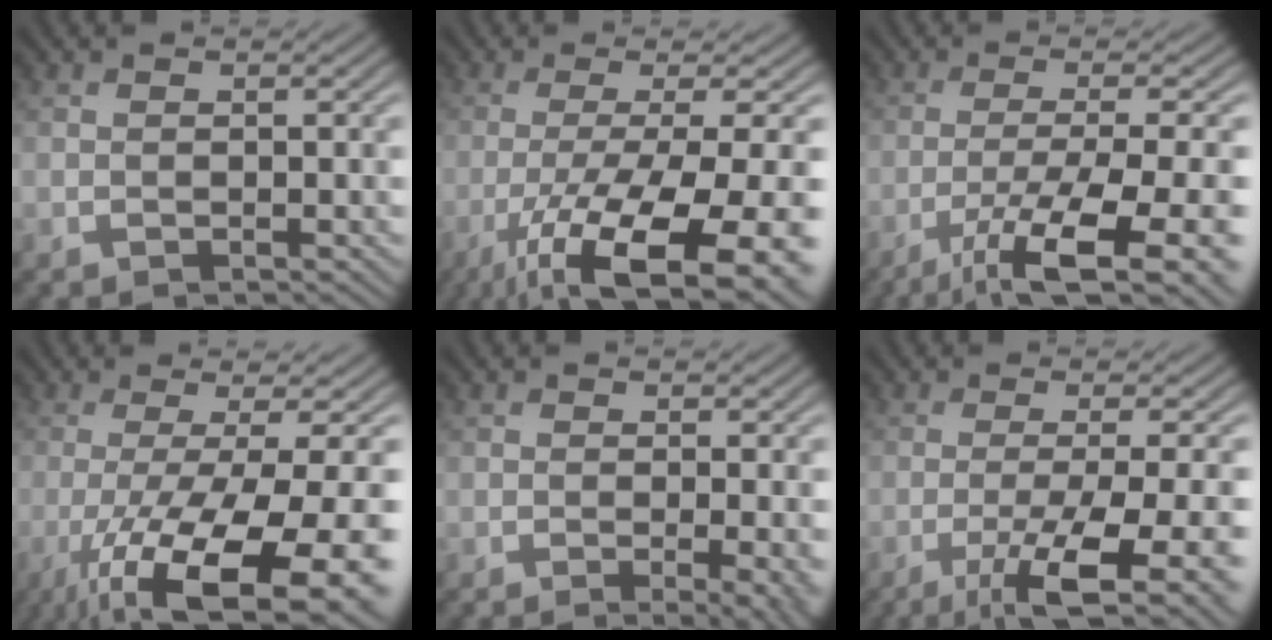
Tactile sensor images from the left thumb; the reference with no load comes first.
{"total": 16.0, "force": [-7.0, 4.1, 13.7], "torque": [-0.212, -0.021, -0.103]}
{"total": 13.3, "force": [-7.0, 3.0, 10.9], "torque": [-0.181, -0.012, -0.100]}
{"total": 17.0, "force": [-6.2, 4.5, 15.2], "torque": [-0.231, -0.025, -0.092]}
{"total": 3.7, "force": [-0.4, 0.8, 3.5], "torque": [-0.052, -0.007, -0.008]}
{"total": 10.9, "force": [-4.3, 2.4, 9.7], "torque": [-0.138, -0.011, -0.058]}